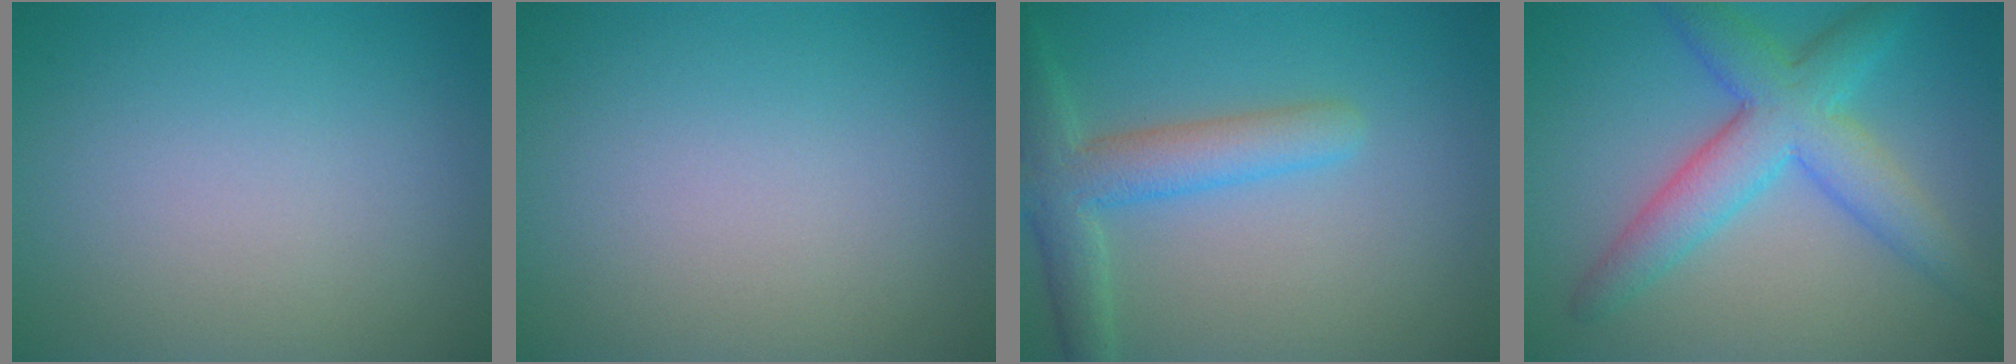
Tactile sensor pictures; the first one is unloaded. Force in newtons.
{"total": 0.0}
{"total": 4.7, "press": 4.7, "slide": 0.3}
{"total": 6.3, "press": 6.3, "slide": 0.1}